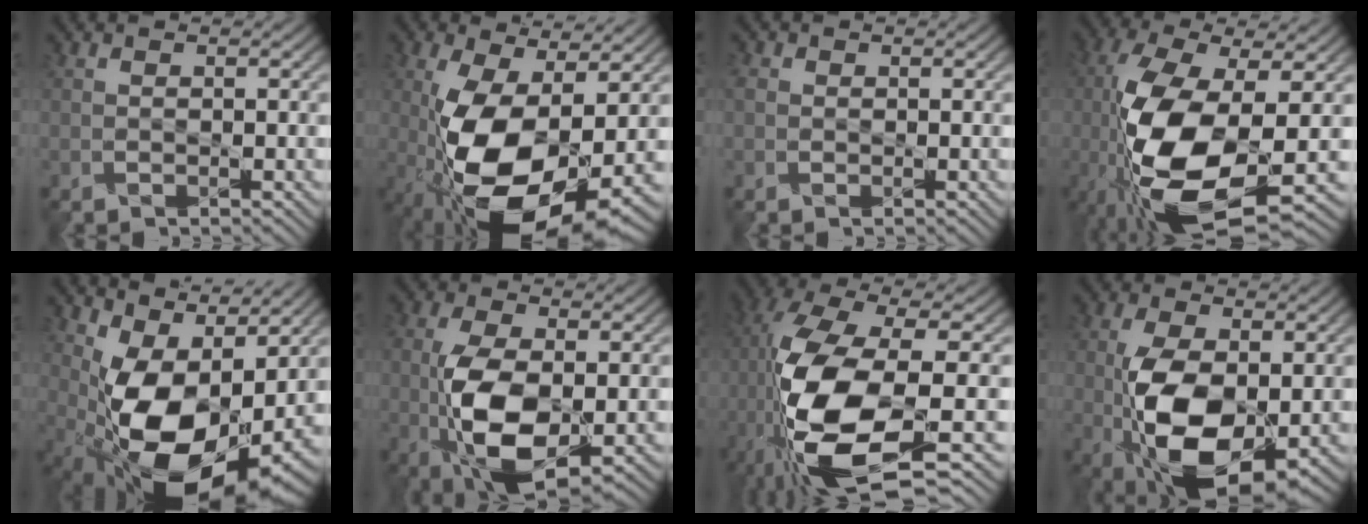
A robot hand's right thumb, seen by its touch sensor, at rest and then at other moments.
{"total": 14.6, "force": [-3.0, 6.8, 12.7], "torque": [-0.250, -0.012, -0.049]}
{"total": 1.3, "force": [0.1, 1.2, 0.5], "torque": [-0.014, 0.002, 0.000]}
{"total": 15.1, "force": [-4.0, 5.8, 13.3], "torque": [-0.306, -0.021, -0.073]}
{"total": 15.7, "force": [0.0, 8.8, 13.0], "torque": [-0.216, -0.024, 0.012]}
{"total": 10.9, "force": [-1.9, 5.4, 9.3], "torque": [-0.202, -0.010, -0.035]}
{"total": 16.3, "force": [-4.4, 5.4, 14.7], "torque": [-0.348, -0.022, -0.077]}
{"total": 12.7, "force": [-2.1, 6.4, 10.7], "torque": [-0.213, -0.008, -0.040]}